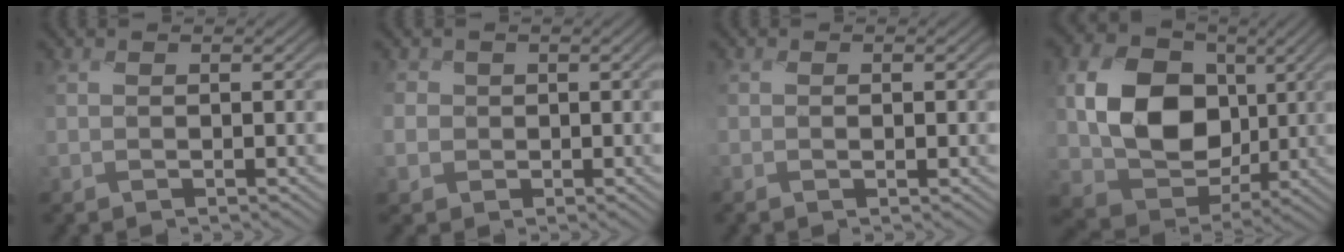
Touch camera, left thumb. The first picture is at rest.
{"total": 2.2, "force": [-0.2, 2.1, -0.5], "torque": [0.001, -0.006, -0.015]}
{"total": 0.5, "force": [0.0, 0.3, 0.4], "torque": [-0.004, 0.001, 0.000]}
{"total": 12.3, "force": [0.7, 9.6, 7.7], "torque": [-0.172, -0.002, 0.004]}